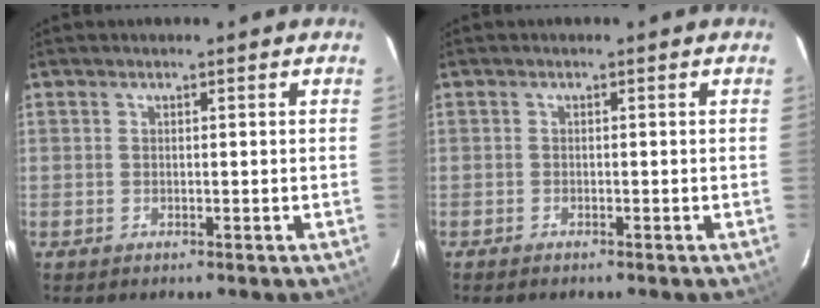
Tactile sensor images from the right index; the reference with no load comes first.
{"total": 1.1, "force": [-1.0, 0.3, 0.4], "torque": [-0.014, -0.002, -0.019]}